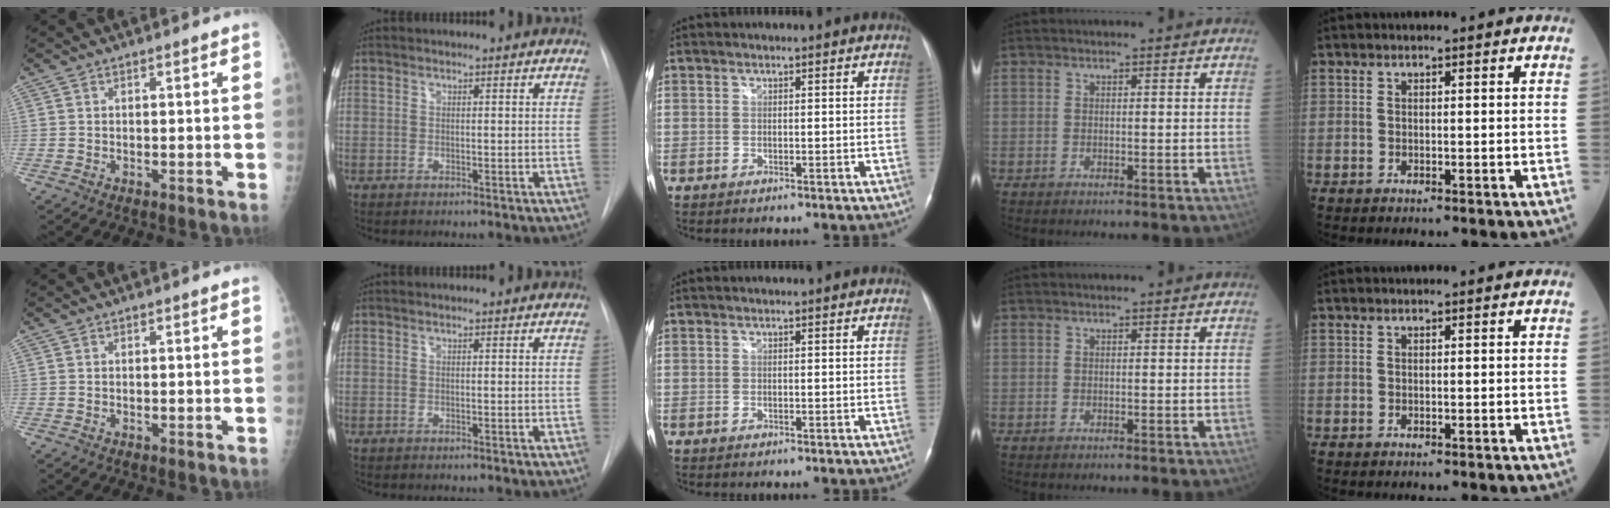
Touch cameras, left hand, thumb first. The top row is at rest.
{}